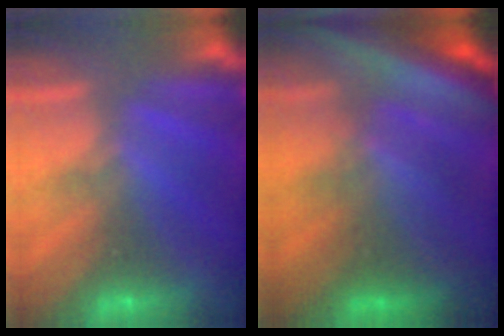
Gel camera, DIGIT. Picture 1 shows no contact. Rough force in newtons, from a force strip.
{"total": 7.0}